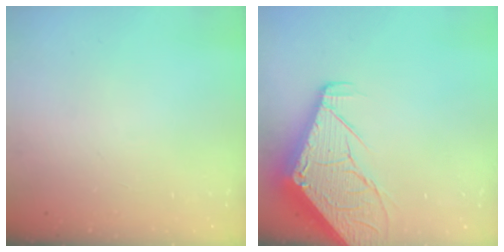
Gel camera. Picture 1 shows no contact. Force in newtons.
{"total": 10.9, "press": 10.8, "slide": 1.2}